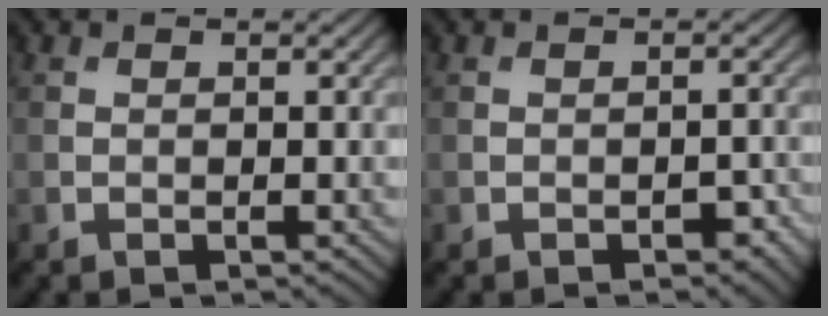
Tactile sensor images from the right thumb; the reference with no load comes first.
{"total": 1.8, "force": [-1.0, 0.9, 1.3], "torque": [-0.016, -0.001, -0.013]}